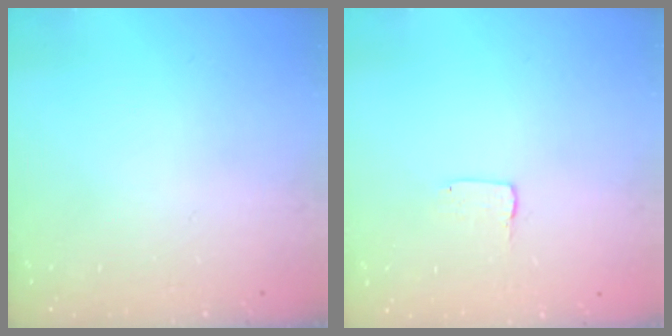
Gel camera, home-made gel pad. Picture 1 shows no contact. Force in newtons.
{"total": 1.3, "press": 1.2, "slide": 0.1}